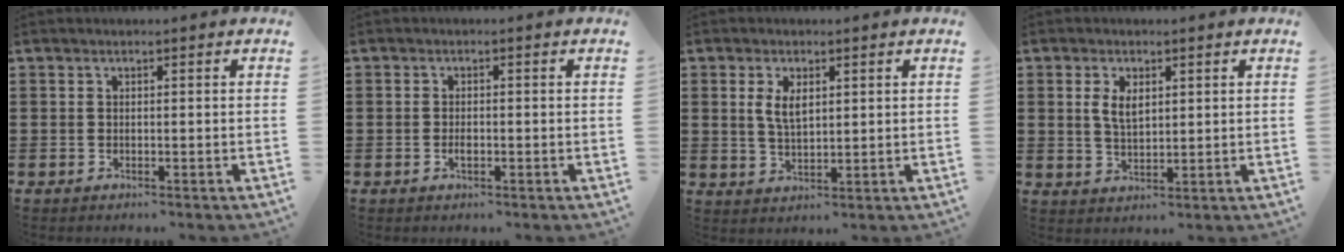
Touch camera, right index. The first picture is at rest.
{"total": 1.5, "force": [-0.5, 0.6, 1.2], "torque": [-0.024, -0.002, -0.008]}
{"total": 3.9, "force": [1.2, 1.8, 3.3], "torque": [-0.061, 0.003, 0.019]}
{"total": 3.7, "force": [1.1, 1.8, 3.0], "torque": [-0.056, 0.003, 0.017]}